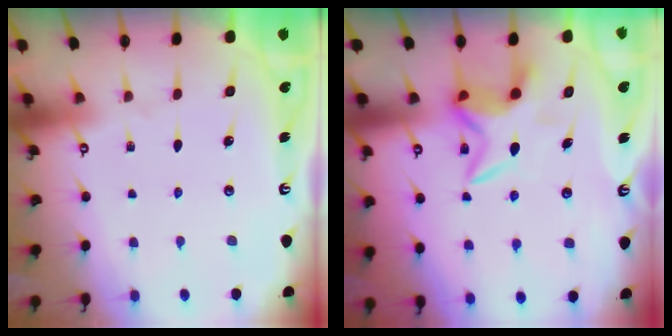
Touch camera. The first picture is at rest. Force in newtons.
{"total": 6.7, "press": 6.7, "slide": 0.4}